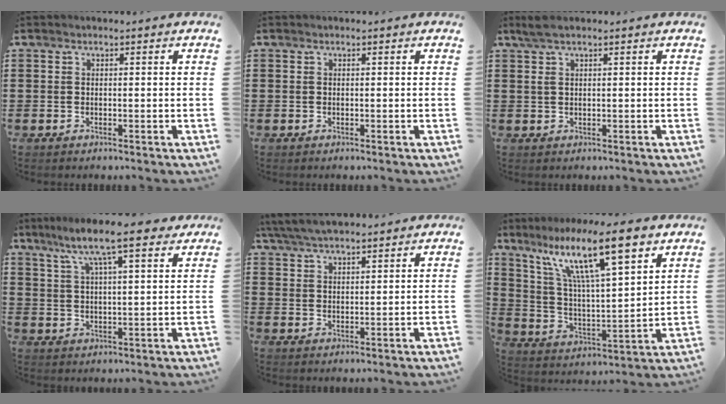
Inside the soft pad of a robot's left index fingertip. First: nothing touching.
{"total": 0.0}
{"total": 2.2, "force": [0.9, 0.4, 2.0], "torque": [-0.040, 0.001, 0.017]}
{"total": 9.6, "force": [7.1, 1.8, 6.3], "torque": [-0.126, -0.023, 0.120]}
{"total": 5.1, "force": [4.8, 0.5, 1.9], "torque": [-0.049, -0.009, 0.089]}
{"total": 14.3, "force": [9.3, 2.7, 10.5], "torque": [-0.202, -0.034, 0.154]}